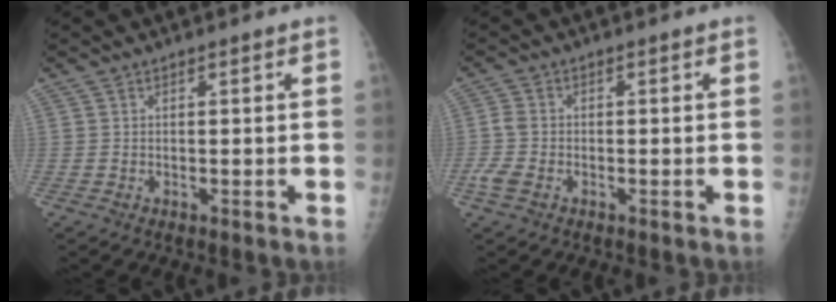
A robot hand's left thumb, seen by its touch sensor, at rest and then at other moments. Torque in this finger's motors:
{"motor_torque": [-0.19, 1.06, 0.03, 0.02, 0.13]}